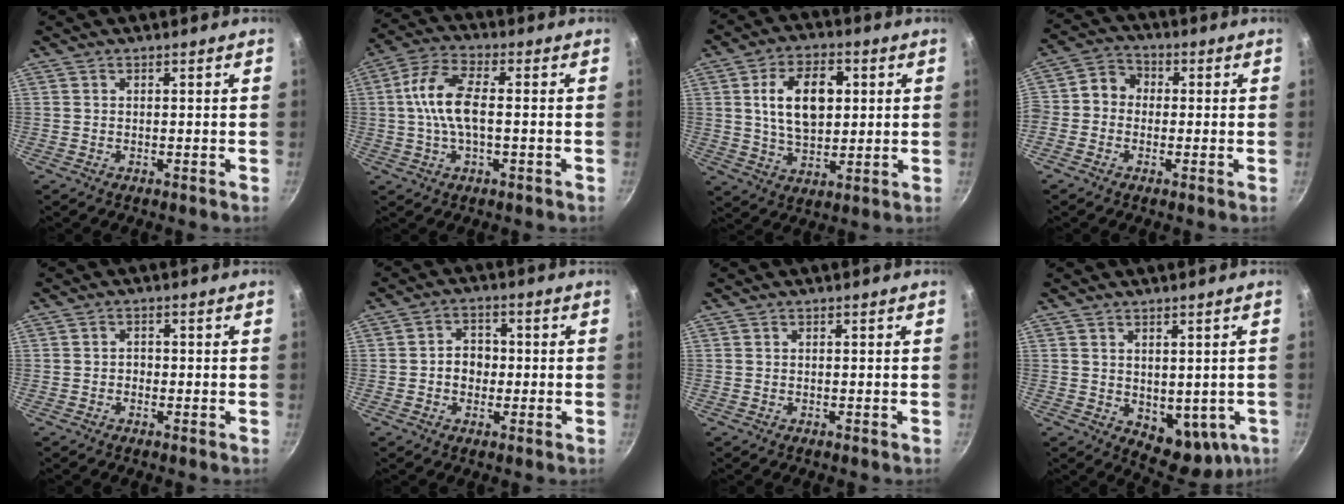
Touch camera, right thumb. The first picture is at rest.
{"total": 10.2, "force": [-0.1, 4.8, 9.0], "torque": [-0.178, 0.024, -0.015]}
{"total": 13.0, "force": [2.5, 8.2, 9.9], "torque": [-0.141, -0.002, 0.042]}
{"total": 6.0, "force": [-0.5, 5.3, 2.8], "torque": [-0.024, 0.018, -0.032]}
{"total": 1.3, "force": [-0.5, 1.1, 0.4], "torque": [-0.002, 0.004, -0.010]}
{"total": 5.0, "force": [-0.6, 4.2, 2.7], "torque": [-0.011, 0.011, -0.013]}
{"total": 0.0}
{"total": 9.8, "force": [-0.6, 6.4, 7.4], "torque": [-0.071, -0.013, 0.013]}